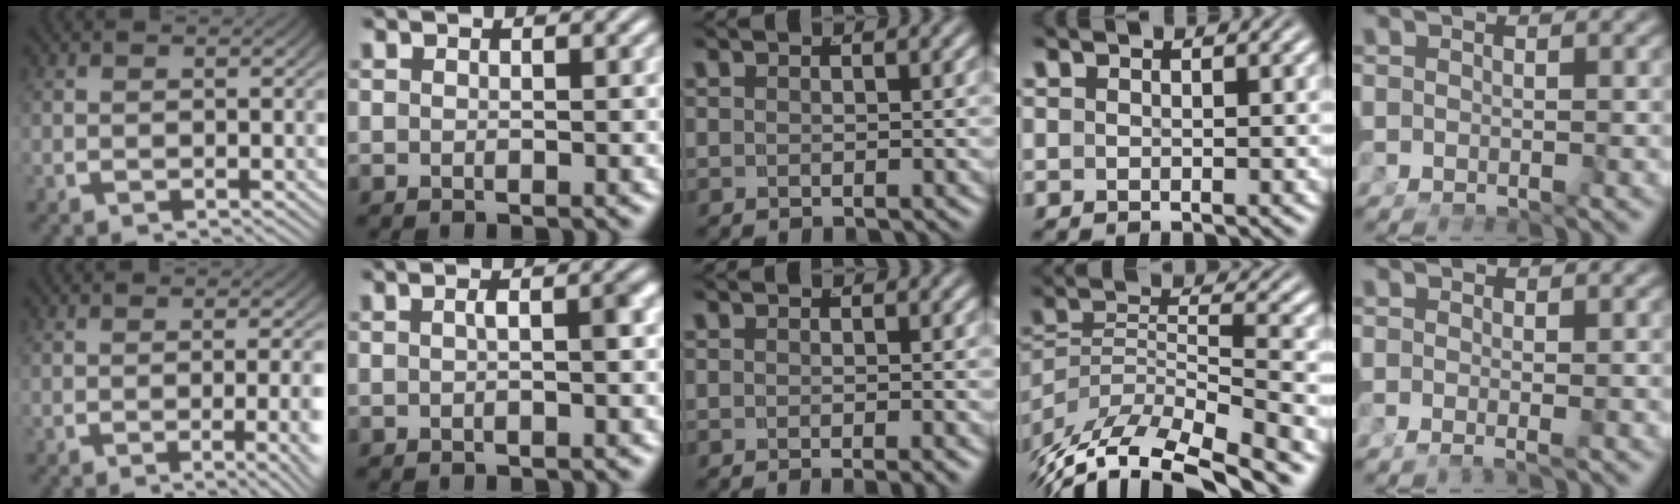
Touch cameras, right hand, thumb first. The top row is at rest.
{"thumb": {"total": 3.9, "force": [-1.3, 0.6, 3.6], "torque": [-0.047, 0.003, -0.021]}, "index": {"total": 1.4, "force": [-0.3, 0.2, 1.4], "torque": [-0.016, 0.004, -0.006]}, "middle": {"total": 1.2, "force": [-0.9, -0.2, 0.8], "torque": [-0.007, -0.001, -0.014]}, "ring": {"total": 10.7, "force": [-5.8, 6.0, 6.6], "torque": [-0.151, -0.056, -0.067]}, "little": {"total": 1.3, "force": [-0.8, -0.2, 1.0], "torque": [-0.020, -0.013, -0.007]}}